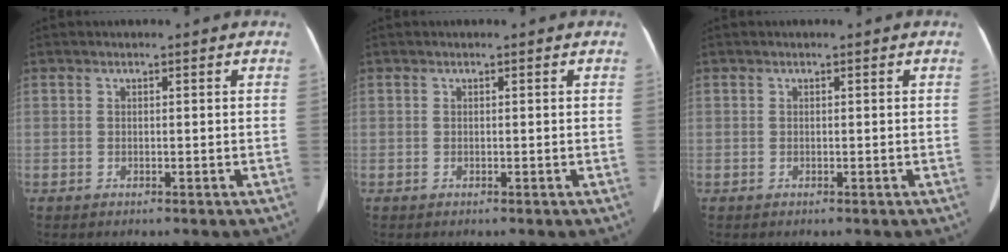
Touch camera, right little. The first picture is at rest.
{"total": 0.0}
{"total": 0.0}